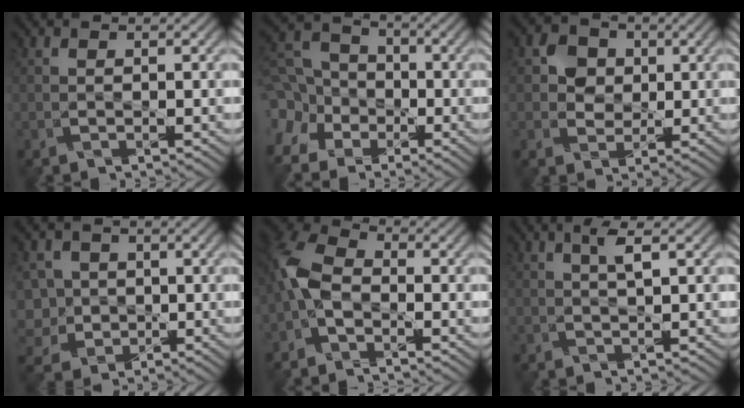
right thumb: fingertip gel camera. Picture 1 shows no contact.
{"total": 12.4, "force": [-4.9, 9.9, 5.7], "torque": [-0.181, -0.021, -0.110]}
{"total": 4.0, "force": [0.9, 3.3, 1.9], "torque": [-0.048, 0.010, 0.004]}
{"total": 7.0, "force": [-0.6, 6.4, 2.8], "torque": [-0.112, 0.014, -0.036]}
{"total": 7.3, "force": [-2.3, 4.0, 5.6], "torque": [-0.157, 0.005, -0.061]}
{"total": 2.2, "force": [1.0, -0.2, 1.9], "torque": [-0.043, 0.007, 0.020]}